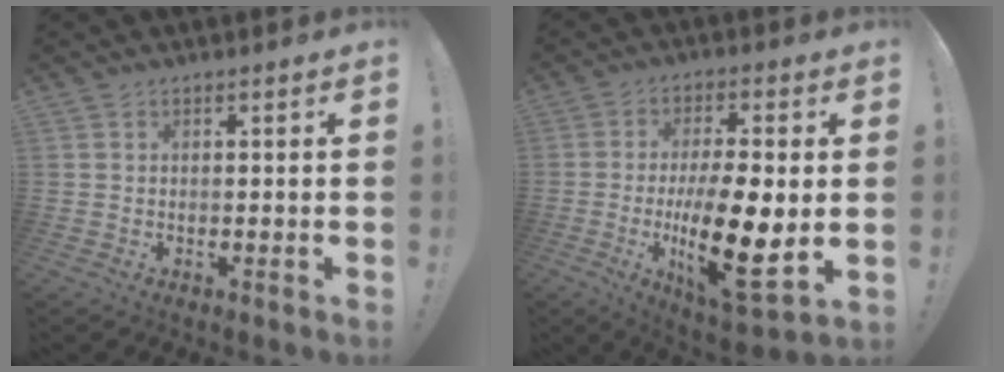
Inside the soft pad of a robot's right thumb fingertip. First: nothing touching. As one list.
[{"total": 18.8, "force": [-2.8, 6.5, 17.5], "torque": [-0.302, -0.006, -0.042]}]